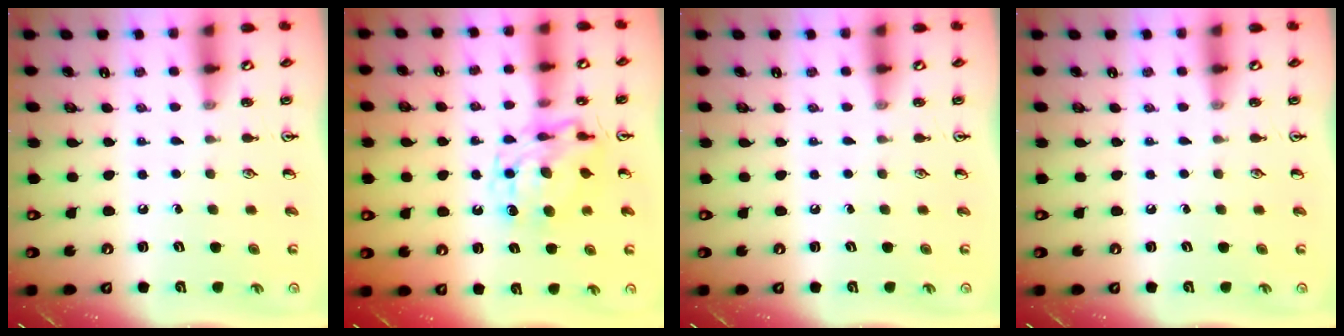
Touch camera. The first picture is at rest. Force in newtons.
{"total": 11.1, "press": 11.0, "slide": 1.4}
{"total": 0.0}
{"total": 0.0}